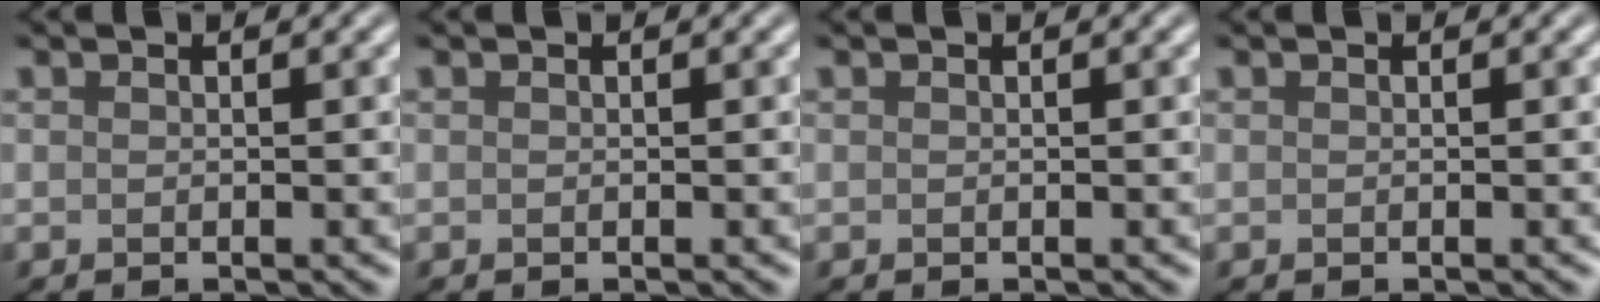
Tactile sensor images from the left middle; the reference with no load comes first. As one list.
[{"total": 0.0}, {"total": 0.0}, {"total": 0.0}]